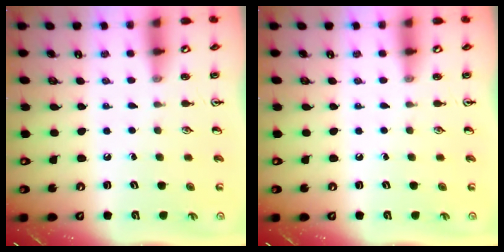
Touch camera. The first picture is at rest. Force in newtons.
{"total": 0.0}